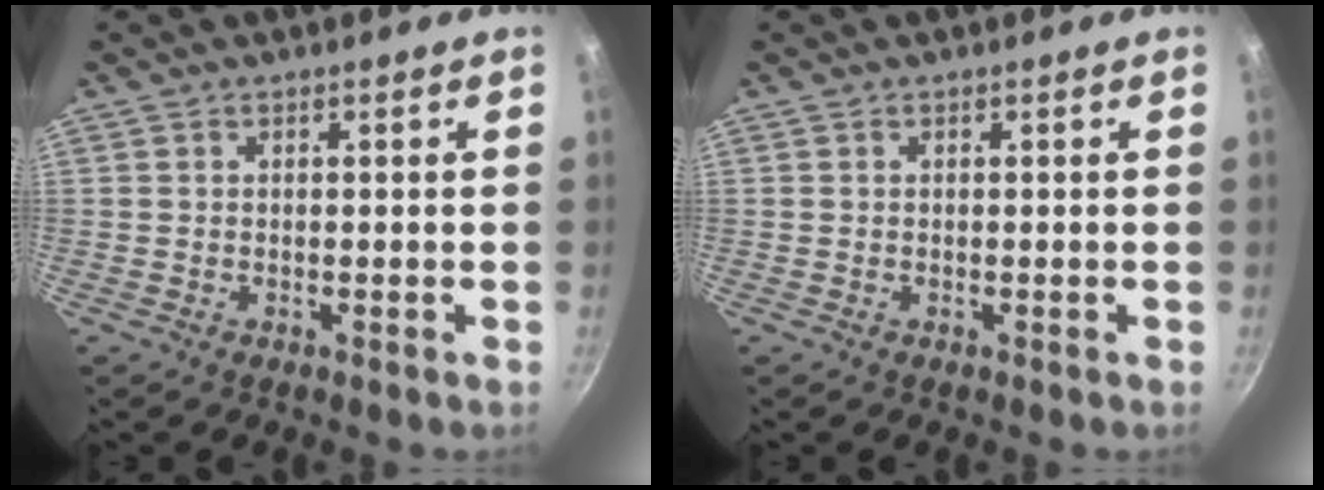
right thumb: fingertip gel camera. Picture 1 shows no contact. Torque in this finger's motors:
{"motor_torque": [-0.04, -0.03, 0.05, 0.04, 0.00]}